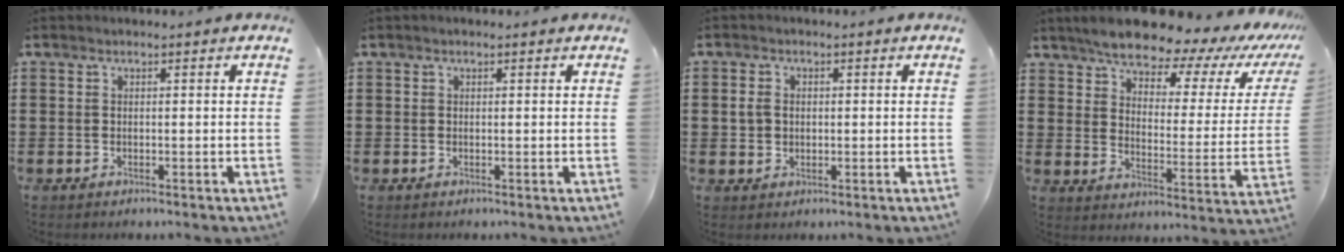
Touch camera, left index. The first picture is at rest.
{"total": 0.0}
{"total": 2.2, "force": [0.3, 1.8, 1.2], "torque": [-0.036, 0.005, 0.002]}
{"total": 9.5, "force": [8.4, 1.7, 3.9], "torque": [-0.094, -0.058, 0.141]}